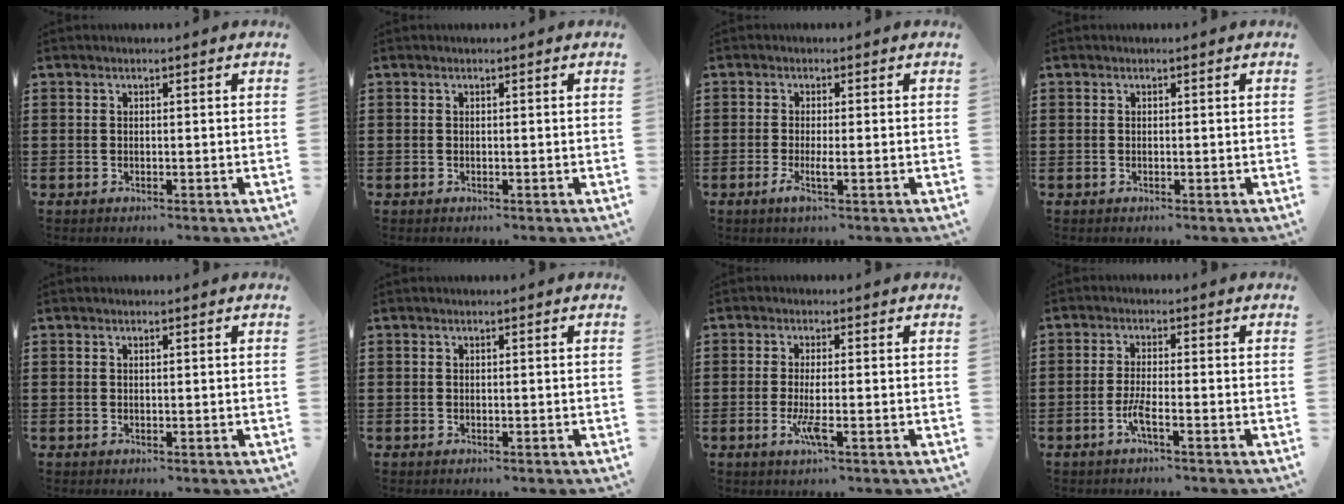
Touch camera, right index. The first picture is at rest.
{"total": 0.0}
{"total": 2.9, "force": [-1.0, 0.1, 2.7], "torque": [-0.060, -0.012, -0.023]}
{"total": 0.0}
{"total": 0.0}
{"total": 0.0}
{"total": 3.6, "force": [-1.1, 0.3, 3.4], "torque": [-0.081, -0.016, -0.027]}
{"total": 3.3, "force": [-1.8, 0.2, 2.8], "torque": [-0.071, -0.009, -0.039]}